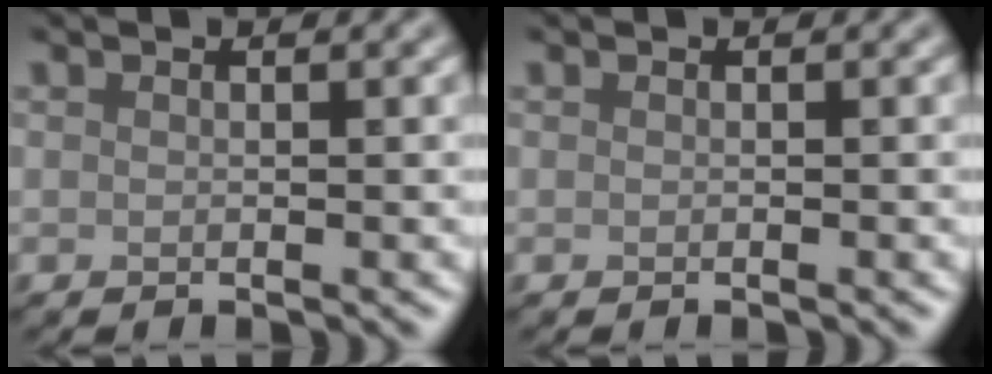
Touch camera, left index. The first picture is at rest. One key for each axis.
{"total": 0.0}